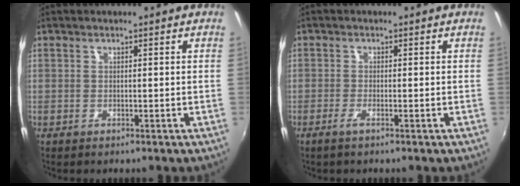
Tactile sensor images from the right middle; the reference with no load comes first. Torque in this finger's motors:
{"motor_torque": [-0.17, -0.10, 0.04, 0.00]}